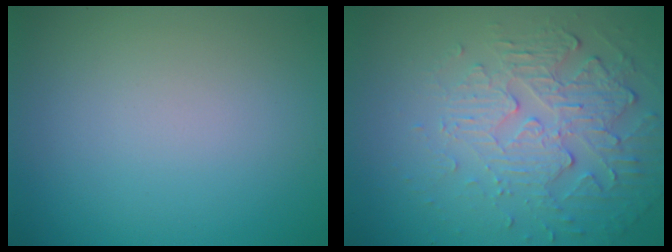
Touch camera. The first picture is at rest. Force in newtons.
{"total": 6.0, "press": 3.7, "slide": 4.8}